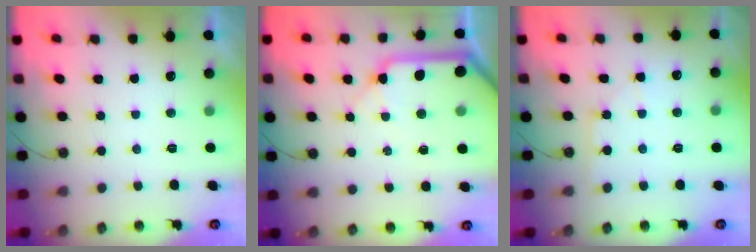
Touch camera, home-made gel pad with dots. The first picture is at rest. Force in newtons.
{"total": 14.2, "press": 14.0, "slide": 2.4}
{"total": 5.1, "press": 5.0, "slide": 0.8}